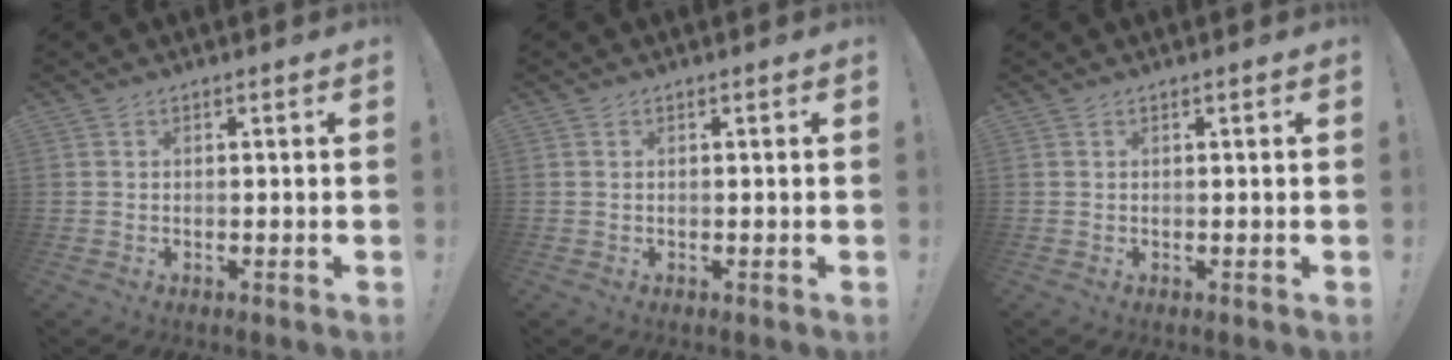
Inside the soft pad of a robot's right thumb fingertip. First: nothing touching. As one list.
[{"total": 0.0}, {"total": 0.0}]